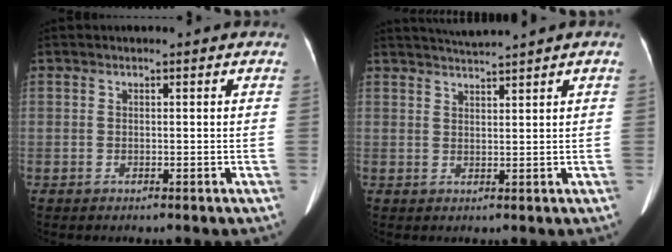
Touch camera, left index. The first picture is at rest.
{"total": 3.3, "force": [2.9, -1.3, 0.9], "torque": [-0.016, 0.005, 0.058]}